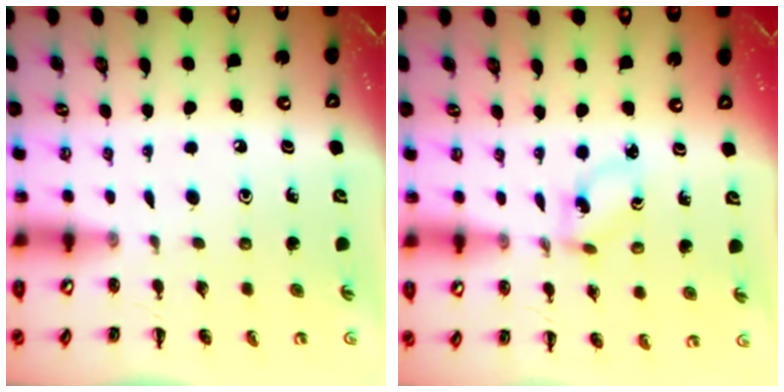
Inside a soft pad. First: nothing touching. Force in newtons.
{"total": 0.9, "press": 0.8, "slide": 0.5}